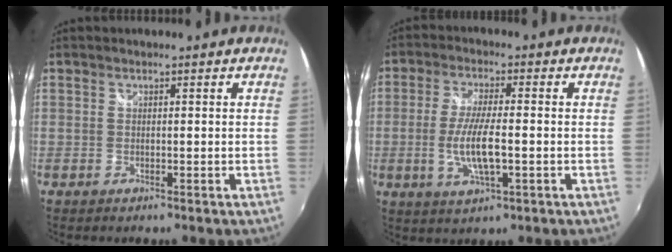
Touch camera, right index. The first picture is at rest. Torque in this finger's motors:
{"motor_torque": [0.29, -0.12, 0.41, 0.09]}